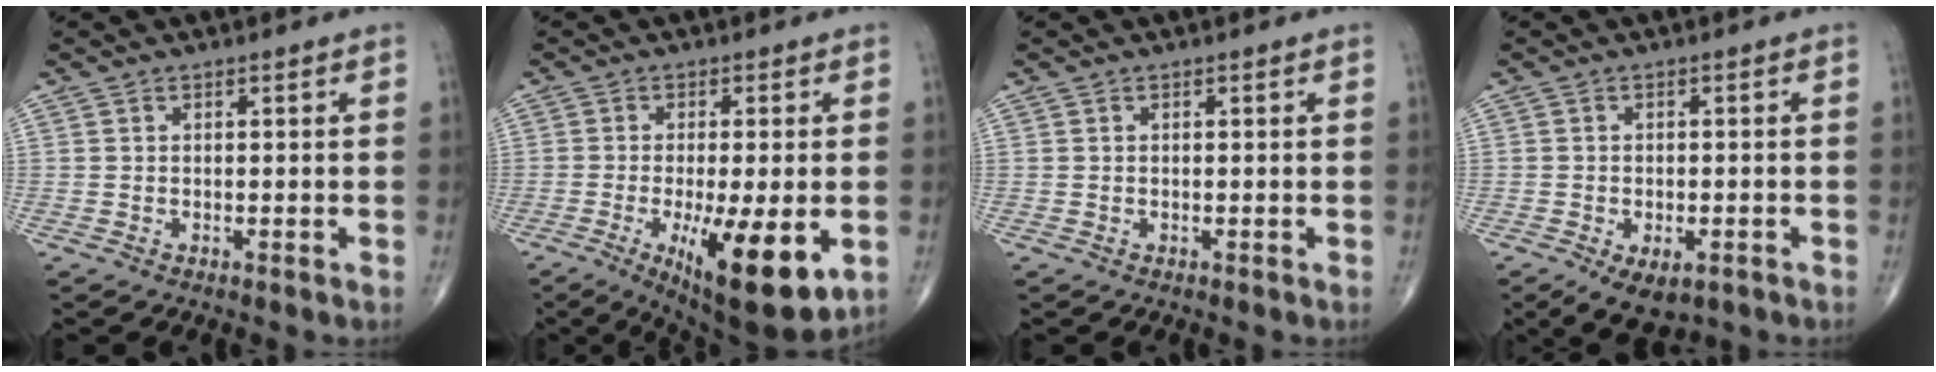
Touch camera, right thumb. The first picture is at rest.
{"total": 15.3, "force": [-4.4, 4.4, 14.0], "torque": [-0.199, -0.021, -0.051]}
{"total": 0.0}
{"total": 7.3, "force": [-3.9, 3.9, 4.8], "torque": [-0.071, 0.005, -0.054]}